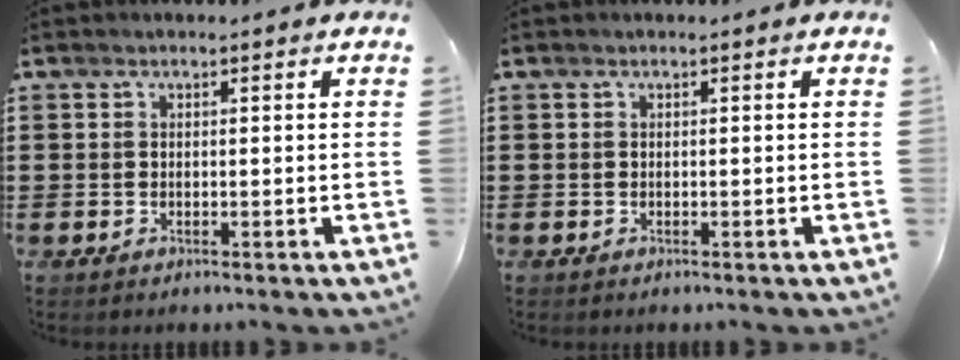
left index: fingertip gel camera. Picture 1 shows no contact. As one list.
[{"total": 0.0}]